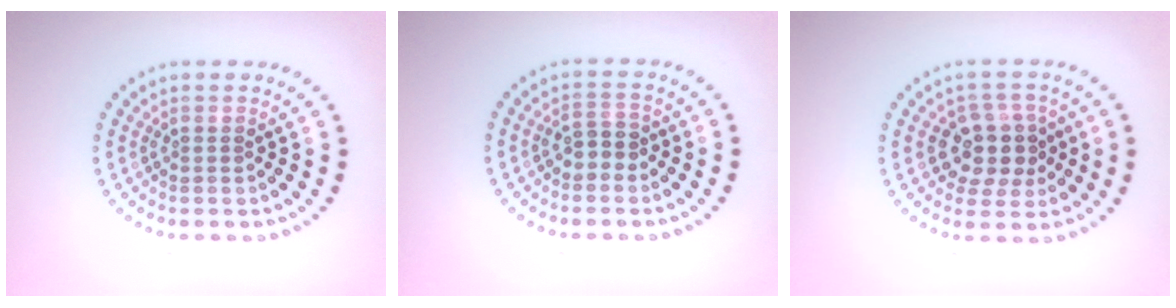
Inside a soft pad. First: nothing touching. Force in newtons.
{"total": 1.8, "press": 1.7, "slide": 0.7}
{"total": 4.3, "press": 3.9, "slide": 1.7}